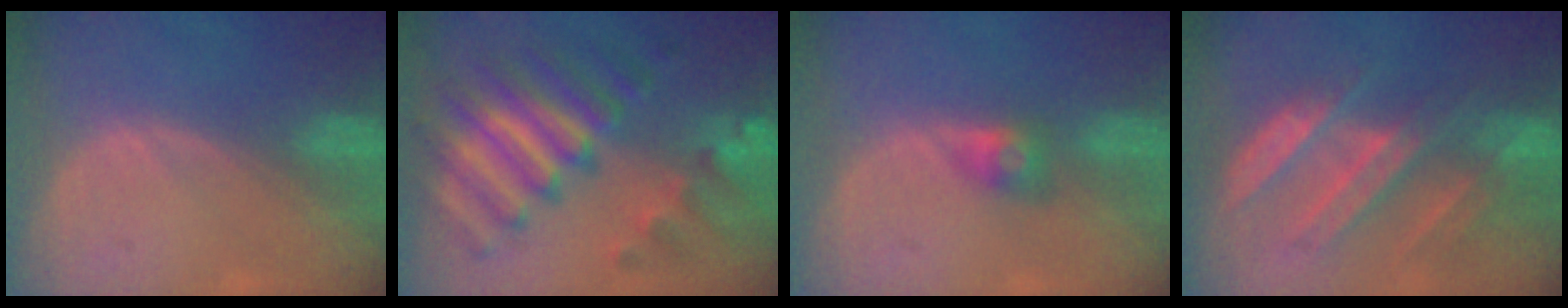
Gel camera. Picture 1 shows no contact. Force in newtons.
{"total": 11.3, "press": 11.3, "slide": 1.0}
{"total": 3.1, "press": 2.7, "slide": 1.5}
{"total": 8.7, "press": 7.9, "slide": 3.5}